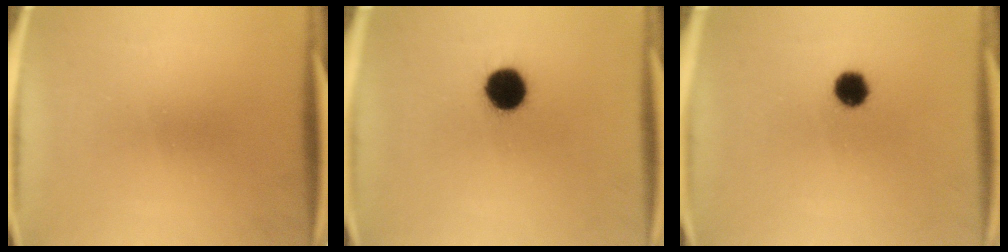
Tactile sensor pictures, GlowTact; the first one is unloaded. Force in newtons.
{"total": 9.9}
{"total": 5.1}